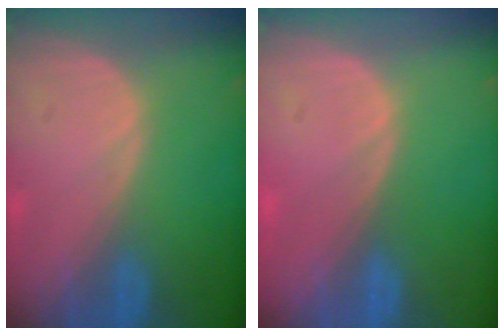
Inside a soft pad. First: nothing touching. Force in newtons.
{"total": 0.6, "press": 0.1, "slide": 0.6}